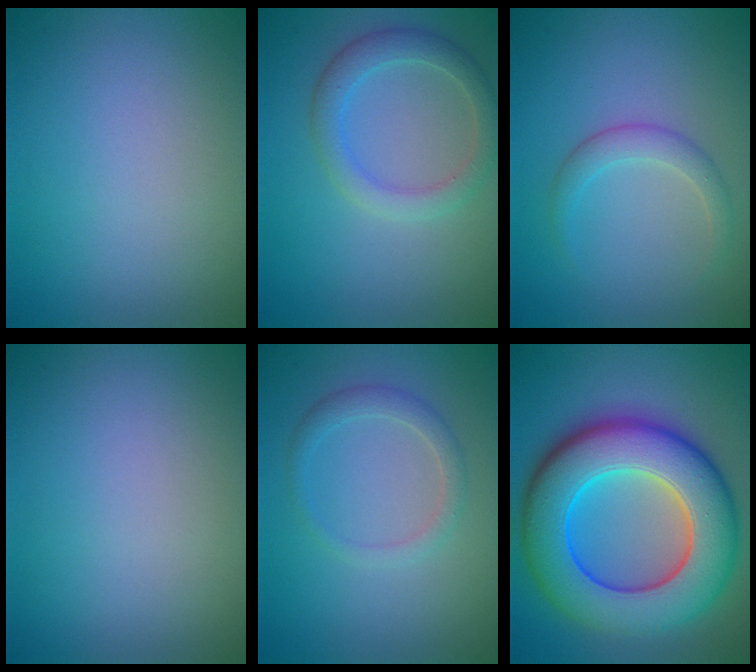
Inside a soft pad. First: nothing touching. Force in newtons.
{"total": 2.9, "press": 2.9, "slide": 0.2}
{"total": 2.0, "press": 2.0, "slide": 0.1}
{"total": 0.0}
{"total": 1.7, "press": 1.7, "slide": 0.0}
{"total": 13.1, "press": 13.1, "slide": 0.2}